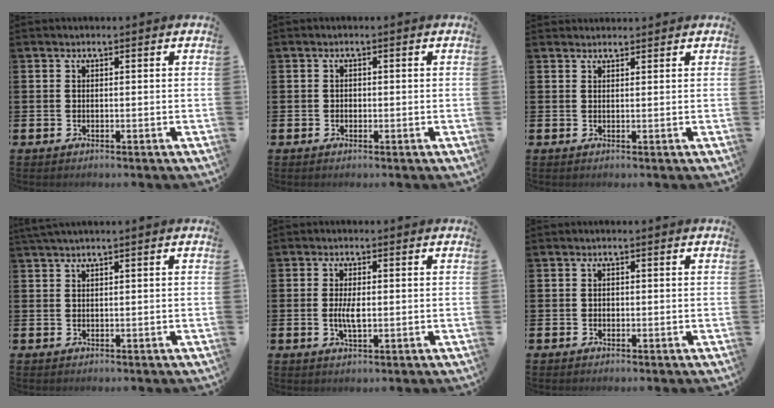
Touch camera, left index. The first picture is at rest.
{"total": 0.7, "force": [-0.3, 0.6, 0.3], "torque": [-0.005, 0.005, -0.007]}
{"total": 1.2, "force": [1.2, 0.2, 0.0], "torque": [0.007, -0.003, 0.020]}
{"total": 1.3, "force": [1.0, -0.2, 0.9], "torque": [-0.024, 0.003, 0.019]}
{"total": 3.3, "force": [-0.1, 1.3, 3.0], "torque": [-0.048, -0.002, -0.005]}
{"total": 0.6, "force": [-0.2, 0.6, 0.2], "torque": [-0.004, 0.005, -0.005]}